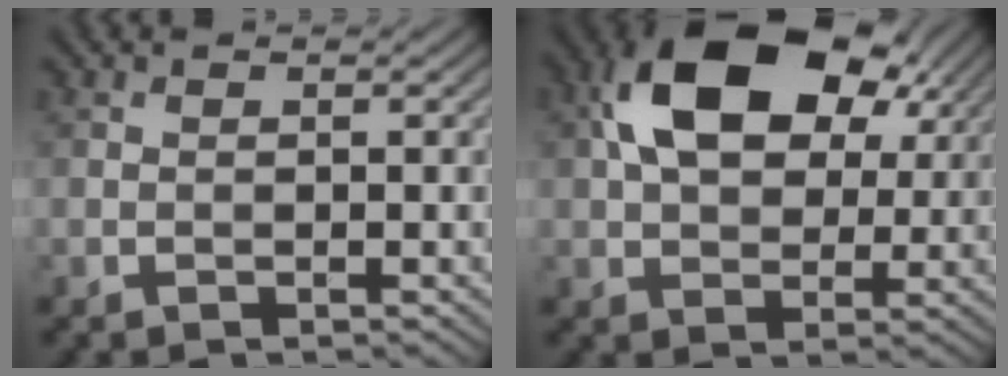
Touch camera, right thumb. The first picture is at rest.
{"total": 15.1, "force": [5.3, 9.4, 10.5], "torque": [-0.206, 0.021, 0.093]}